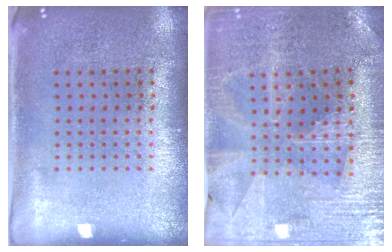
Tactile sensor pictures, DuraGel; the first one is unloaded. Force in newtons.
{"total": 2.0, "press": 2.0, "slide": 0.3}